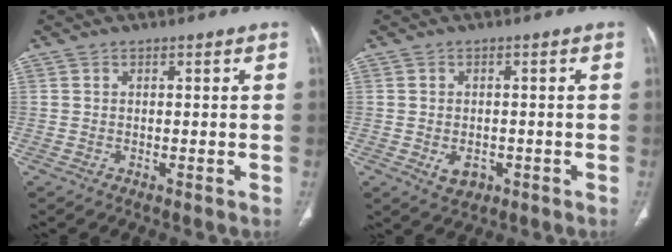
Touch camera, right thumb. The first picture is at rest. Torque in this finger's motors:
{"motor_torque": [-0.46, 0.48, -0.05, -0.09, 0.08]}